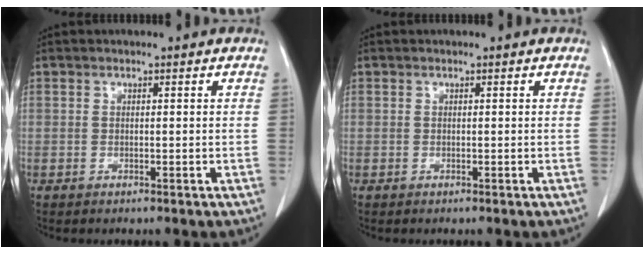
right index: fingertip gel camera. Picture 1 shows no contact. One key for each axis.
{"total": 0.0}